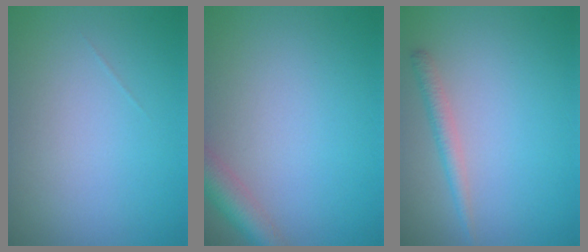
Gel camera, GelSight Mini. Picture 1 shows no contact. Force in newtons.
{"total": 3.2, "press": 3.2, "slide": 0.1}
{"total": 1.6, "press": 1.6, "slide": 0.1}